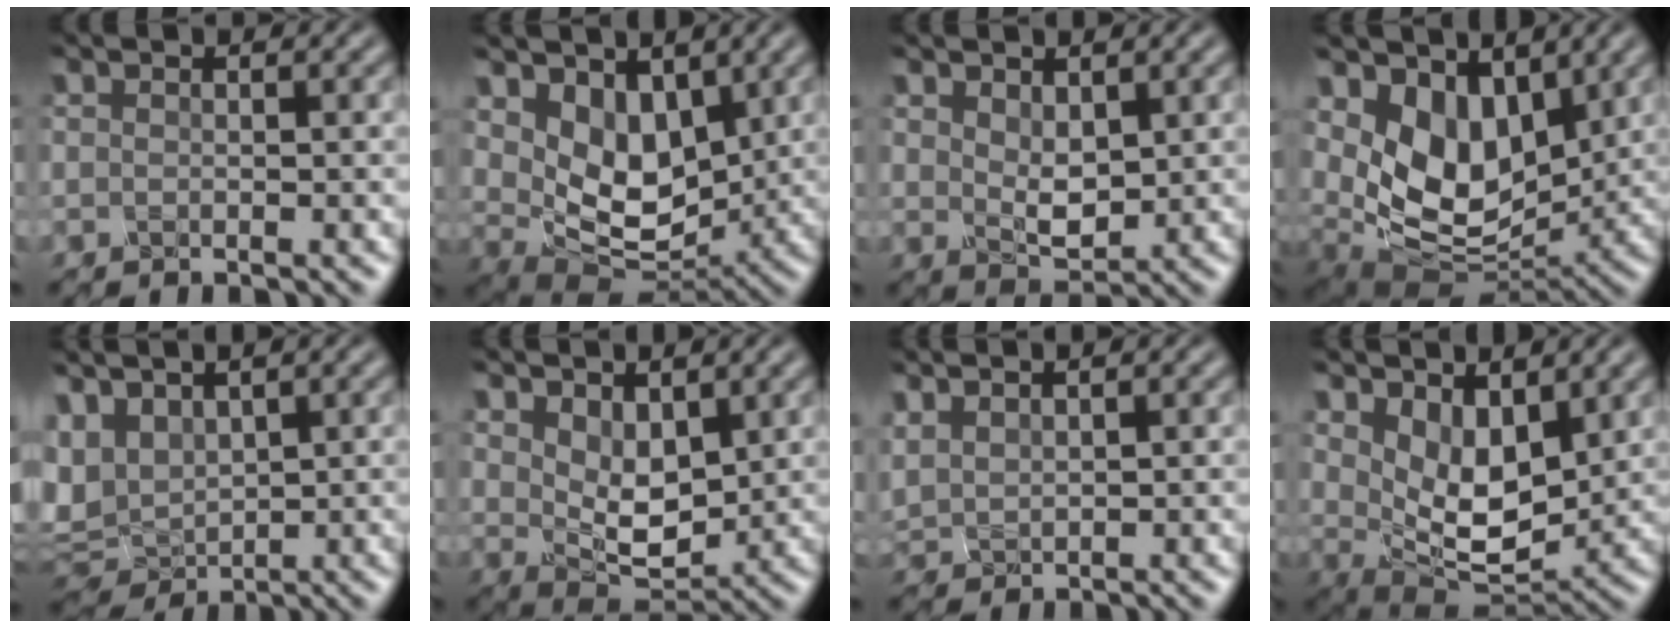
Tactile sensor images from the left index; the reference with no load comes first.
{"total": 5.6, "force": [1.9, 3.7, 3.7], "torque": [-0.083, -0.016, 0.040]}
{"total": 2.4, "force": [0.7, 1.3, 1.9], "torque": [-0.049, -0.002, 0.028]}
{"total": 6.8, "force": [2.4, 4.4, 4.6], "torque": [-0.101, -0.021, 0.050]}
{"total": 5.7, "force": [1.8, 3.7, 3.9], "torque": [-0.099, 0.003, 0.055]}
{"total": 3.9, "force": [1.3, 2.3, 2.9], "torque": [-0.067, -0.010, 0.038]}
{"total": 2.1, "force": [1.7, 0.8, 0.9], "torque": [-0.039, 0.017, 0.046]}
{"total": 5.8, "force": [2.2, 3.2, 4.3], "torque": [-0.087, -0.016, 0.048]}